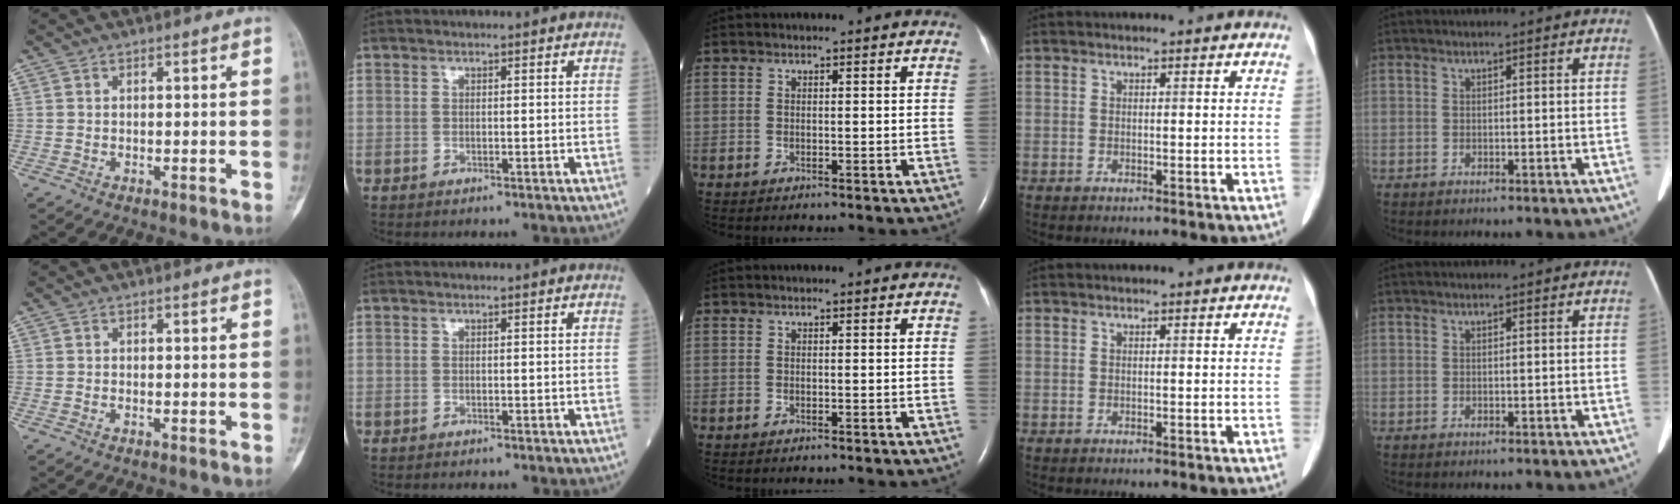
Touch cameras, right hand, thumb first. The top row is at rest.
{}